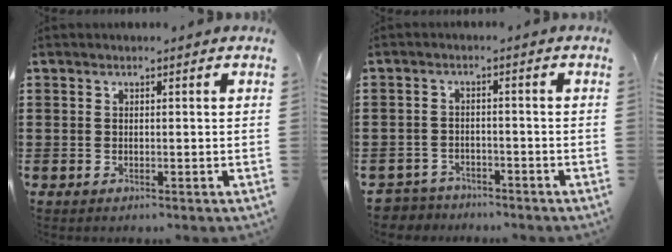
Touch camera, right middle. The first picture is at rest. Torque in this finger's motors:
{"motor_torque": [2.14, 0.00, 0.01, 0.03]}